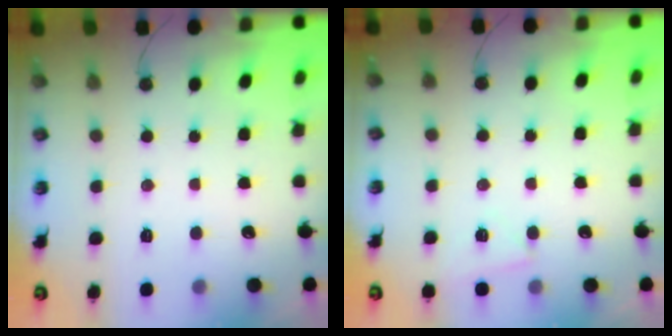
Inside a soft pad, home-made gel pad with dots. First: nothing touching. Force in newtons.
{"total": 3.8, "press": 3.1, "slide": 2.3}